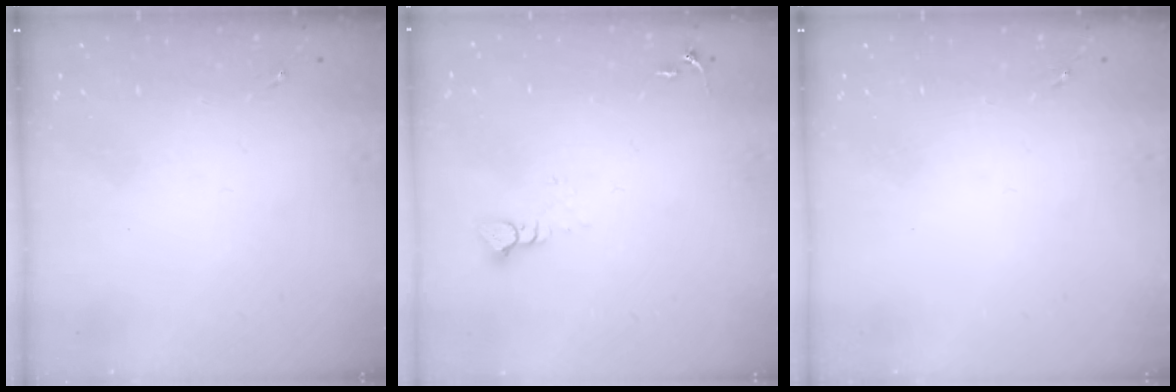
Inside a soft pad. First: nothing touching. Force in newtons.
{"total": 3.6, "press": 3.6, "slide": 0.2}
{"total": 0.0}